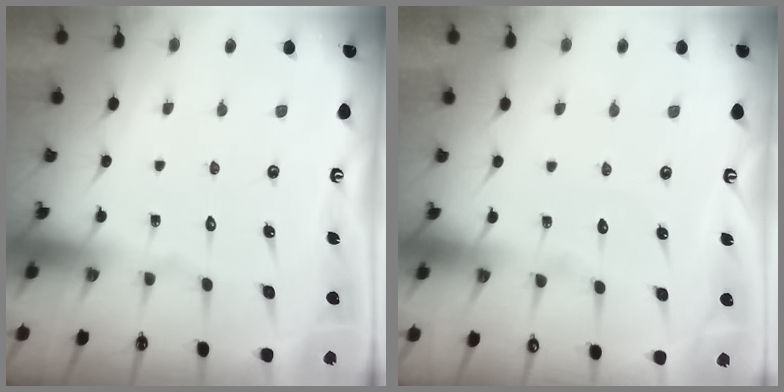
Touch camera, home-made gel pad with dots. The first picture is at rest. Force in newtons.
{"total": 2.0, "press": 2.0, "slide": 0.2}